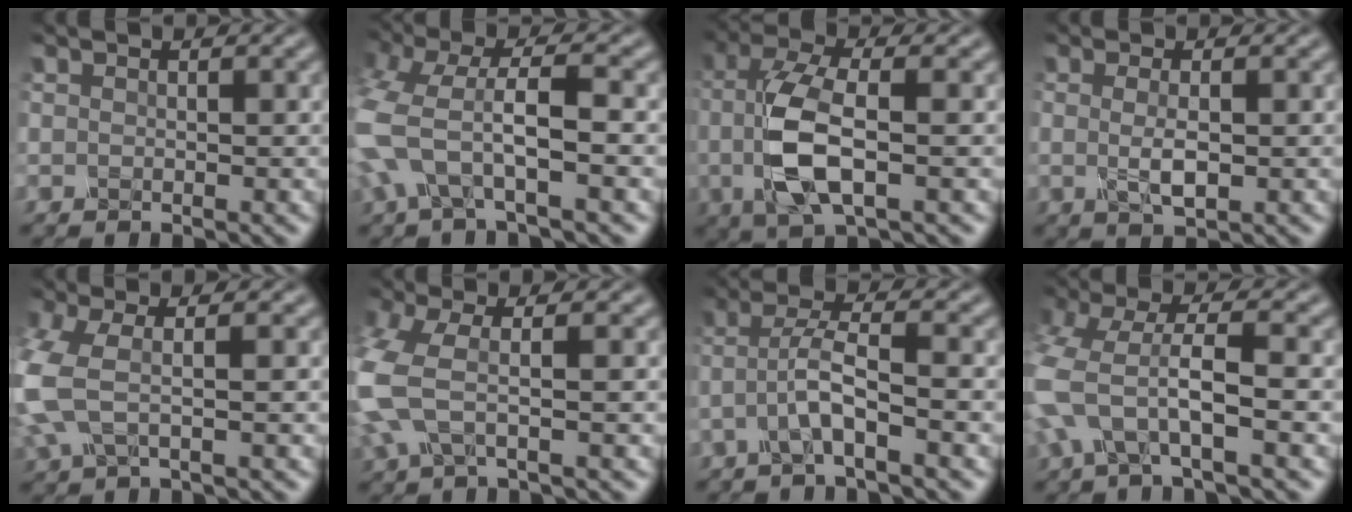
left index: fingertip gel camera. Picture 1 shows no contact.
{"total": 7.2, "force": [-2.0, 3.1, 6.1], "torque": [-0.148, 0.007, -0.050]}
{"total": 6.7, "force": [-0.5, 2.5, 6.2], "torque": [-0.135, 0.000, -0.011]}
{"total": 2.6, "force": [0.0, 0.8, 2.4], "torque": [-0.051, -0.003, 0.000]}
{"total": 5.1, "force": [-0.1, 2.3, 4.6], "torque": [-0.130, 0.001, -0.008]}
{"total": 5.5, "force": [-0.5, 2.3, 5.0], "torque": [-0.142, -0.002, -0.017]}
{"total": 3.7, "force": [-1.3, 0.5, 3.4], "torque": [-0.068, 0.011, -0.033]}
{"total": 6.3, "force": [-2.0, 2.4, 5.5], "torque": [-0.129, 0.006, -0.047]}